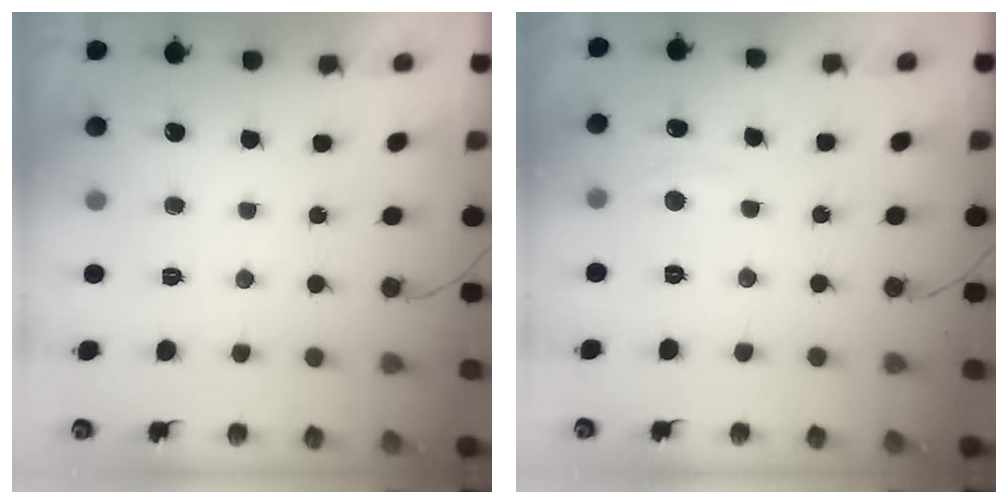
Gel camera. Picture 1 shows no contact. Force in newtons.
{"total": 2.5, "press": 2.4, "slide": 0.3}